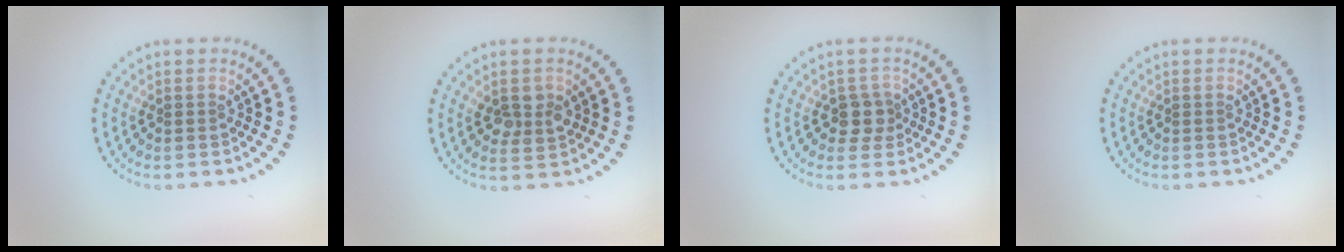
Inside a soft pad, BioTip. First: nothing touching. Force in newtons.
{"total": 2.4, "press": 2.4, "slide": 0.4}
{"total": 2.1, "press": 1.7, "slide": 1.2}
{"total": 0.0}